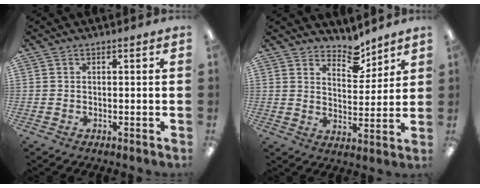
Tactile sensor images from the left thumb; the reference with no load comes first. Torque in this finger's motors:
{"motor_torque": [0.15, 0.14, -0.50, 0.02, 0.03]}